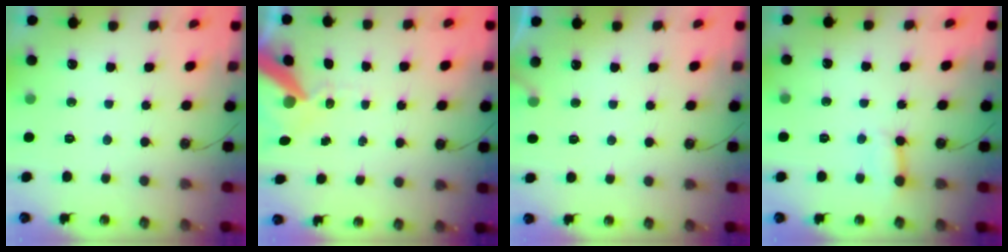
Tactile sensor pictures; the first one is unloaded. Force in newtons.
{"total": 10.9, "press": 10.8, "slide": 1.5}
{"total": 4.3, "press": 4.3, "slide": 0.3}
{"total": 3.5, "press": 3.5, "slide": 0.2}